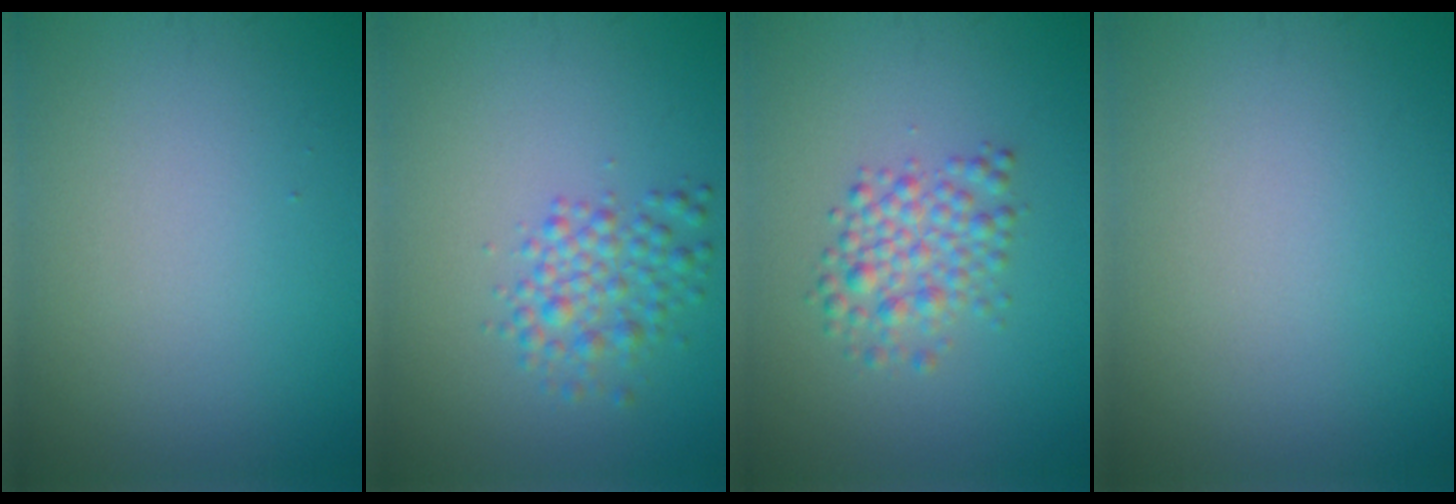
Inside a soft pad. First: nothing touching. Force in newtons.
{"total": 2.8, "press": 2.8, "slide": 0.0}
{"total": 3.1, "press": 3.1, "slide": 0.1}
{"total": 0.0}